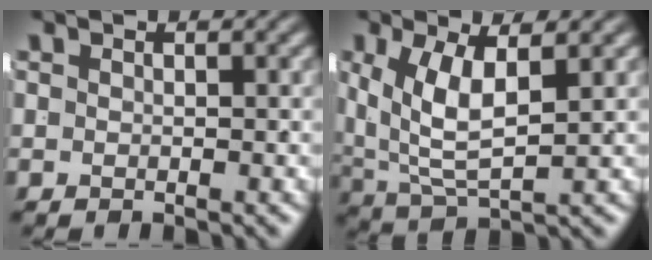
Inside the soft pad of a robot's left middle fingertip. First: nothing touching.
{"total": 6.1, "force": [0.8, 3.8, 4.7], "torque": [-0.108, -0.028, 0.033]}